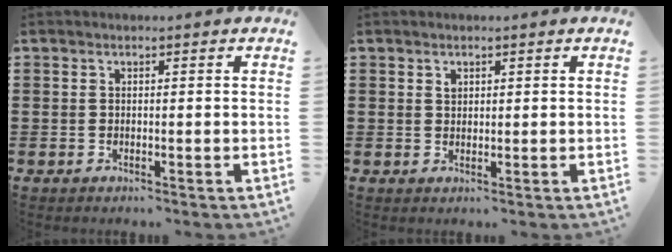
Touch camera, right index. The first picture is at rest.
{"total": 1.0, "force": [0.5, 0.7, 0.5], "torque": [-0.011, 0.003, 0.011]}